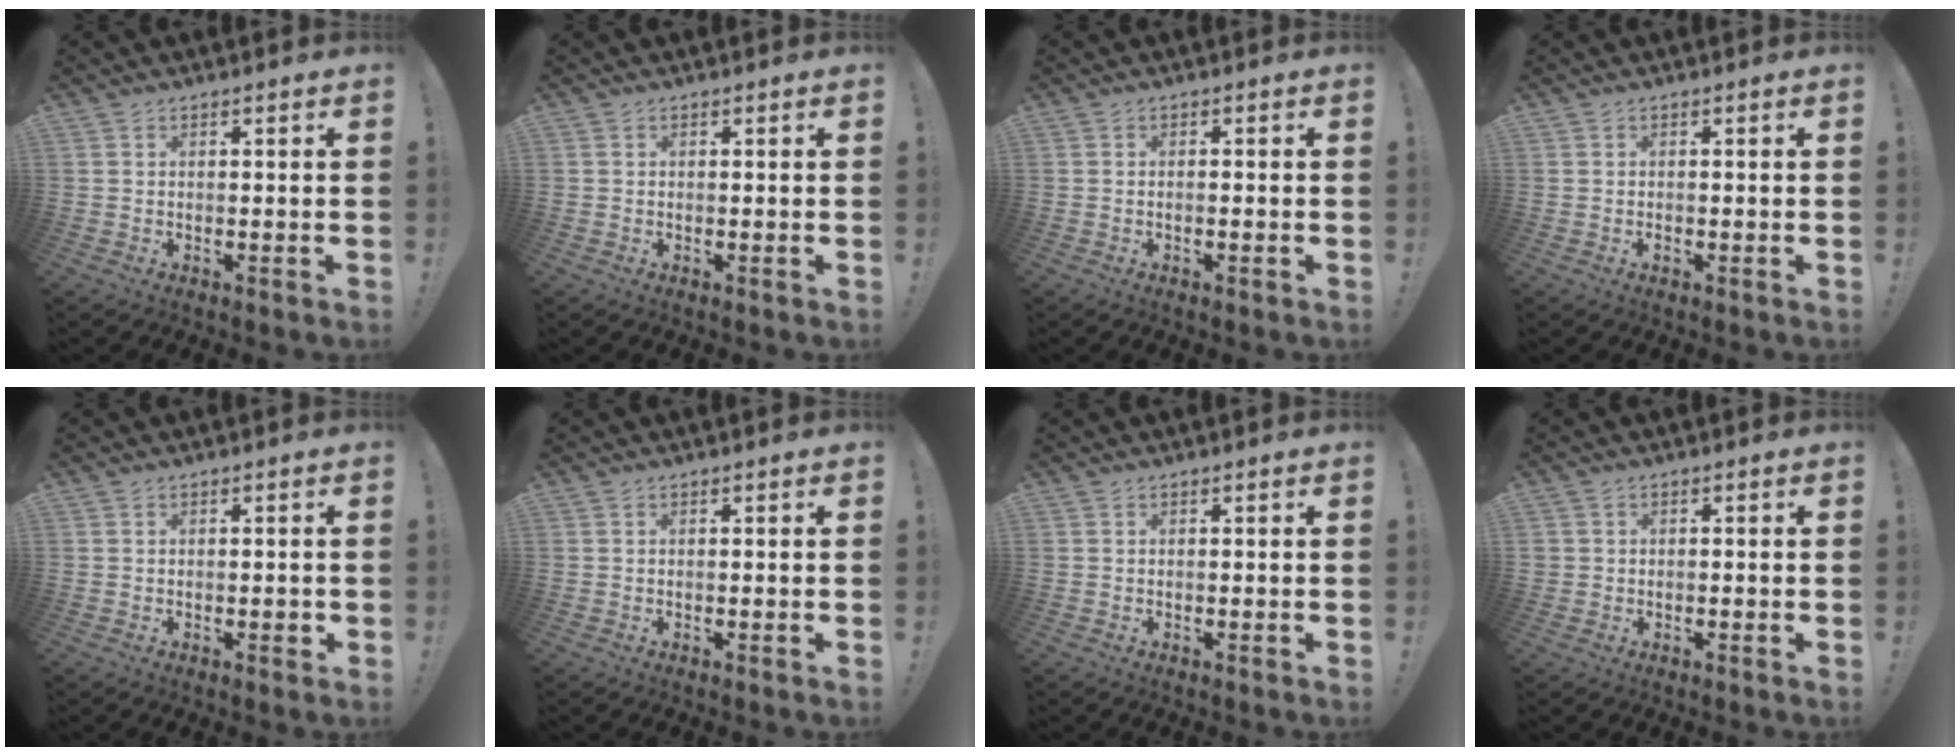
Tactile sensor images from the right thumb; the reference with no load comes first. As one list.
[{"total": 0.0}, {"total": 1.0, "force": [-0.7, 0.1, 0.7], "torque": [-0.013, 0.002, -0.012]}, {"total": 0.6, "force": [-0.4, 0.4, 0.0], "torque": [0.000, 0.001, -0.007]}, {"total": 1.3, "force": [-0.3, 0.7, 1.1], "torque": [-0.009, 0.001, -0.006]}, {"total": 0.0}, {"total": 0.0}, {"total": 1.5, "force": [-0.4, 1.4, 0.4], "torque": [-0.006, 0.004, -0.006]}]